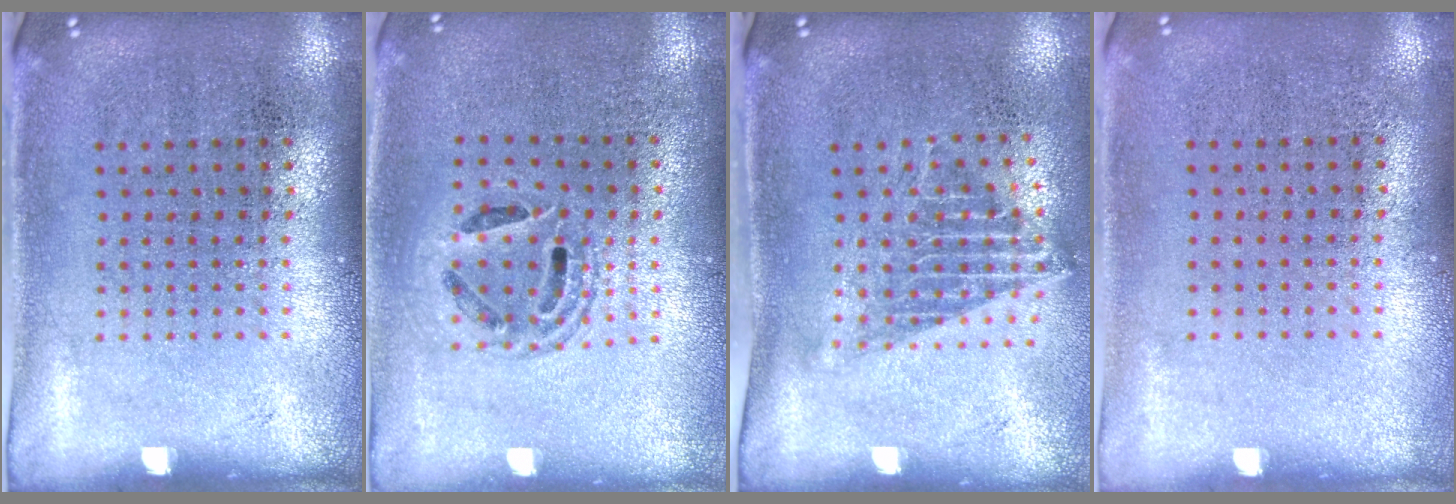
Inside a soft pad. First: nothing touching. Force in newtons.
{"total": 1.4, "press": 1.2, "slide": 0.7}
{"total": 1.4, "press": 1.1, "slide": 0.9}
{"total": 0.0}